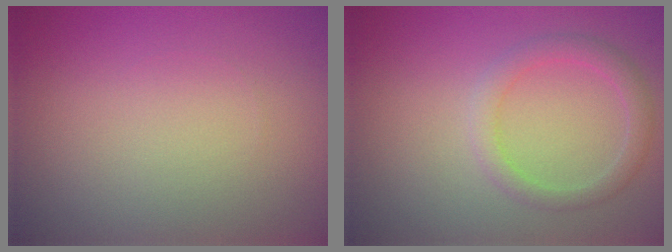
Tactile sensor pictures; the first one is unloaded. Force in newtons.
{"total": 2.2, "press": 2.2, "slide": 0.1}